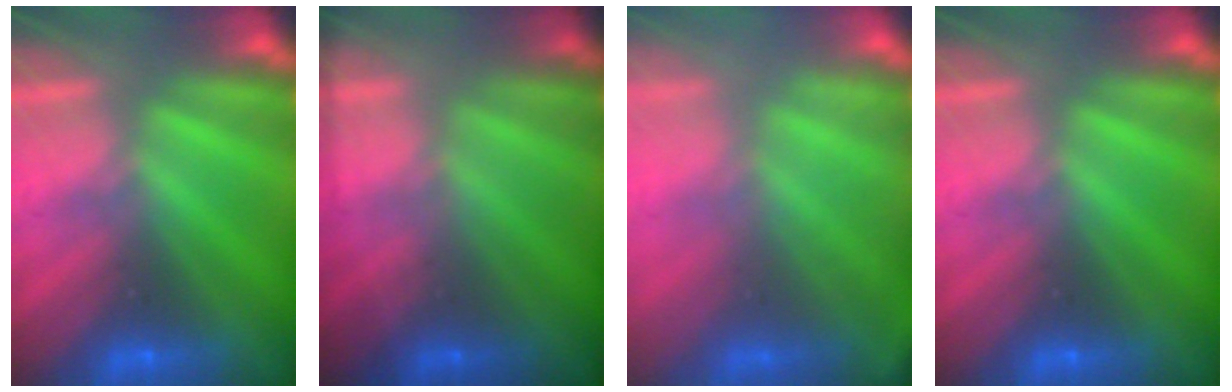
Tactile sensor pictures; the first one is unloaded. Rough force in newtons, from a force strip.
{"total": 1.8}
{"total": 1.8}
{"total": 0.0}